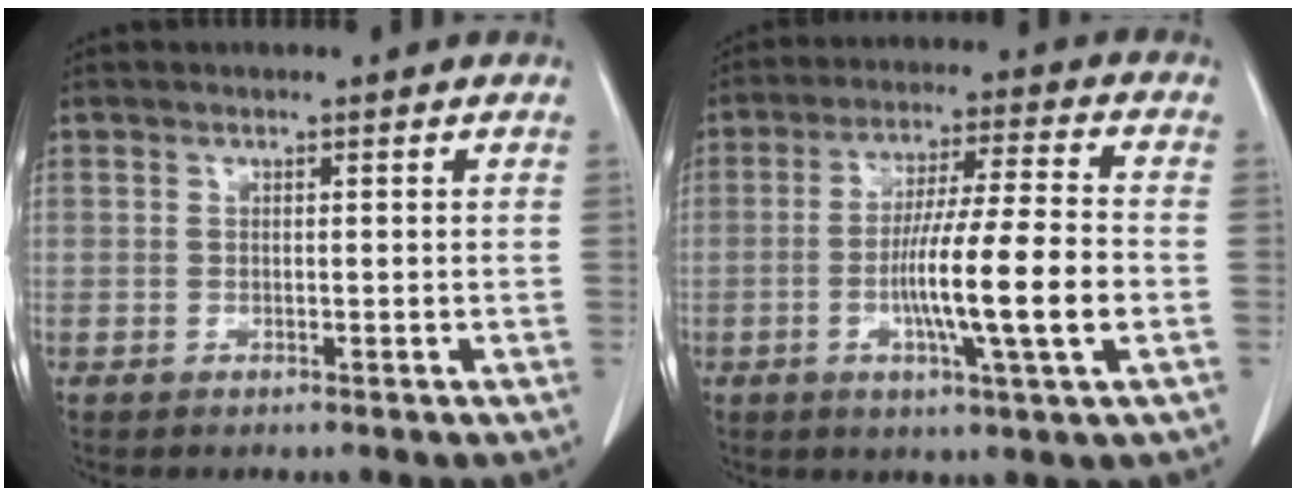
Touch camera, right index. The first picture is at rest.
{"total": 12.9, "force": [-2.9, -0.2, 12.6], "torque": [-0.223, -0.004, -0.053]}